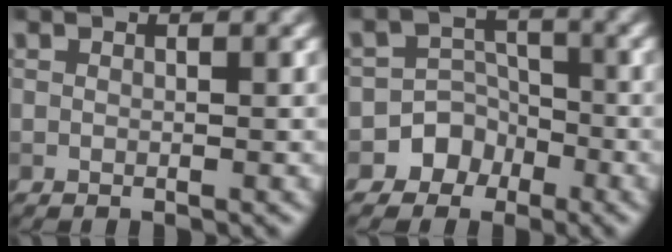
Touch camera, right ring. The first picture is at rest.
{"total": 4.9, "force": [-2.7, 4.1, 0.2], "torque": [0.035, 0.007, -0.066]}